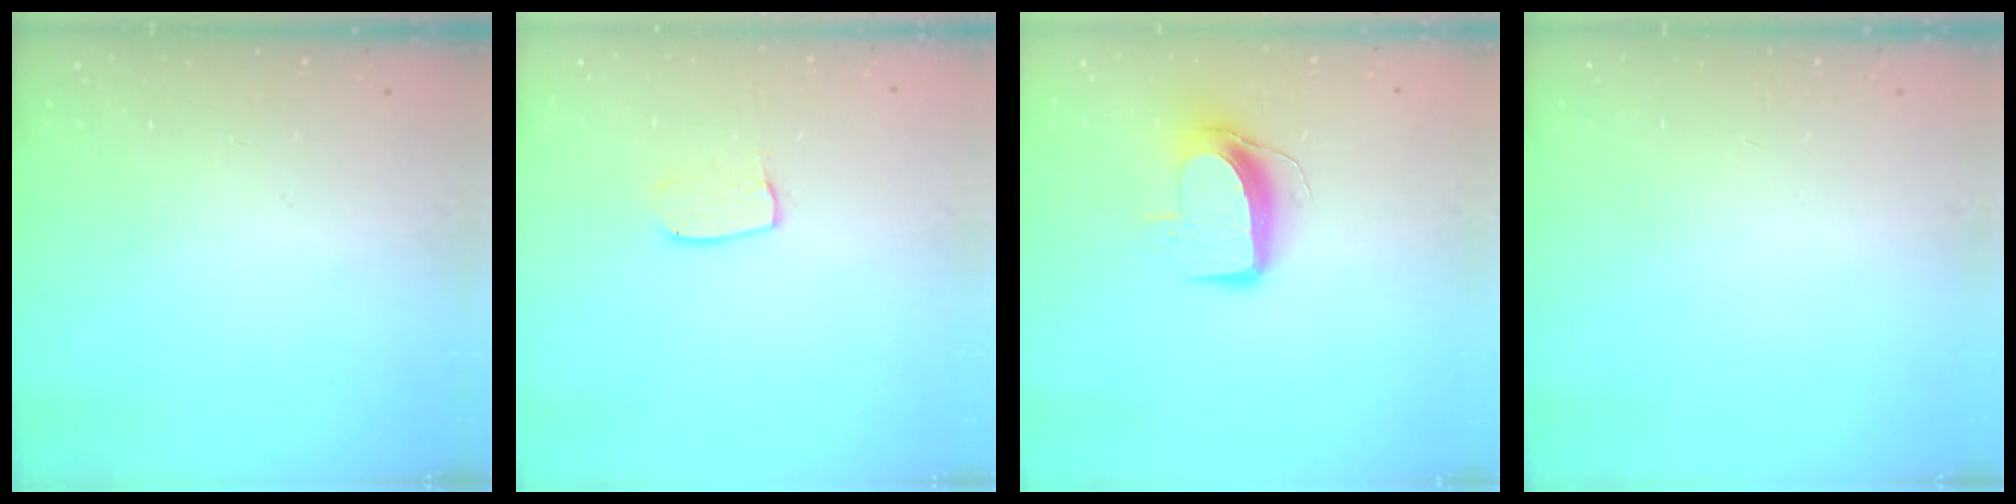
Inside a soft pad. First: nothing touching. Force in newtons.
{"total": 6.0, "press": 6.0, "slide": 0.4}
{"total": 9.6, "press": 9.6, "slide": 0.7}
{"total": 0.0}